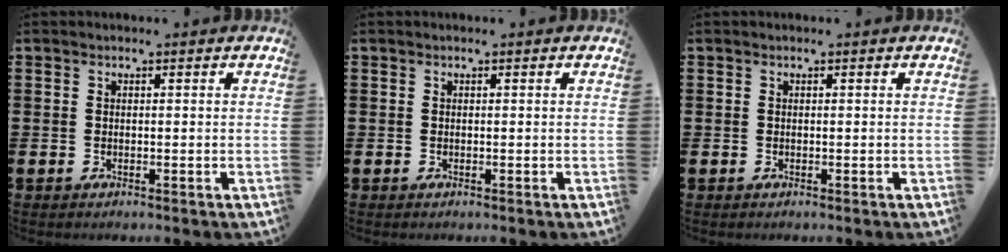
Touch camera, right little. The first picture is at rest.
{"total": 0.0}
{"total": 0.0}